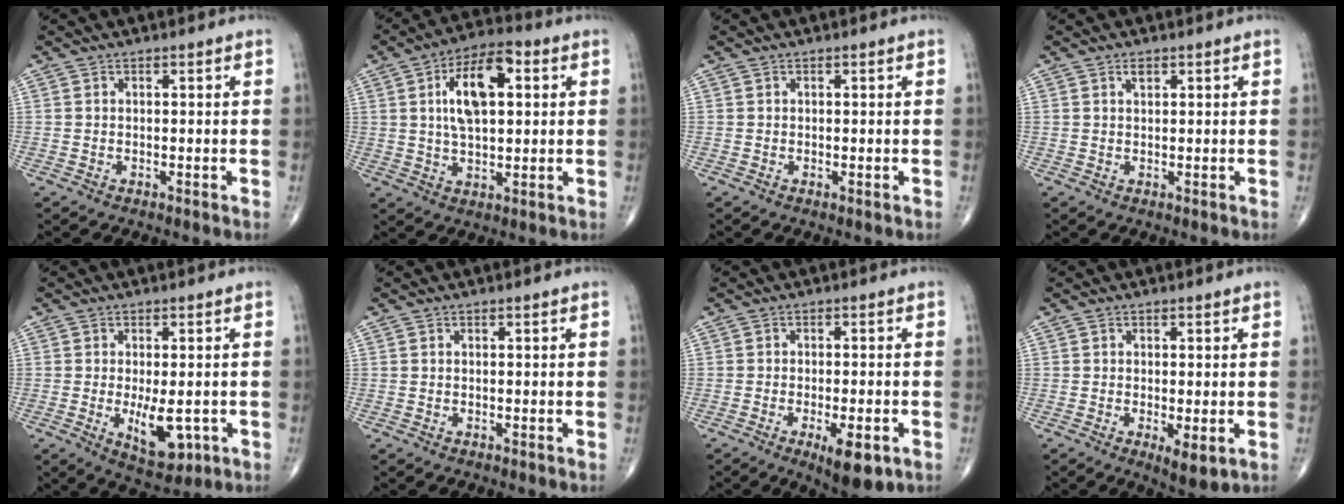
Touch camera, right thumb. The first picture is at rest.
{"total": 13.0, "force": [3.2, 6.1, 11.0], "torque": [-0.178, 0.009, 0.049]}
{"total": 0.0}
{"total": 1.2, "force": [0.7, 0.6, 0.8], "torque": [-0.009, -0.003, 0.010]}
{"total": 7.9, "force": [-1.7, 3.5, 6.8], "torque": [-0.094, -0.015, -0.016]}
{"total": 0.0}
{"total": 7.9, "force": [-3.4, 2.6, 6.6], "torque": [-0.093, -0.003, -0.043]}
{"total": 4.4, "force": [-1.1, 1.5, 4.0], "torque": [-0.061, -0.015, -0.014]}